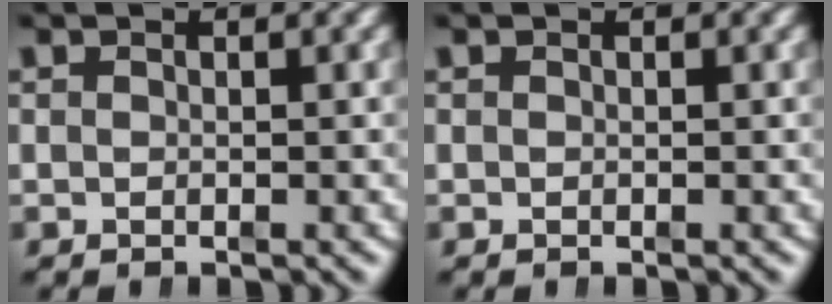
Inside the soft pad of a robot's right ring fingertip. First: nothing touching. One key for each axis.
{"total": 0.0}